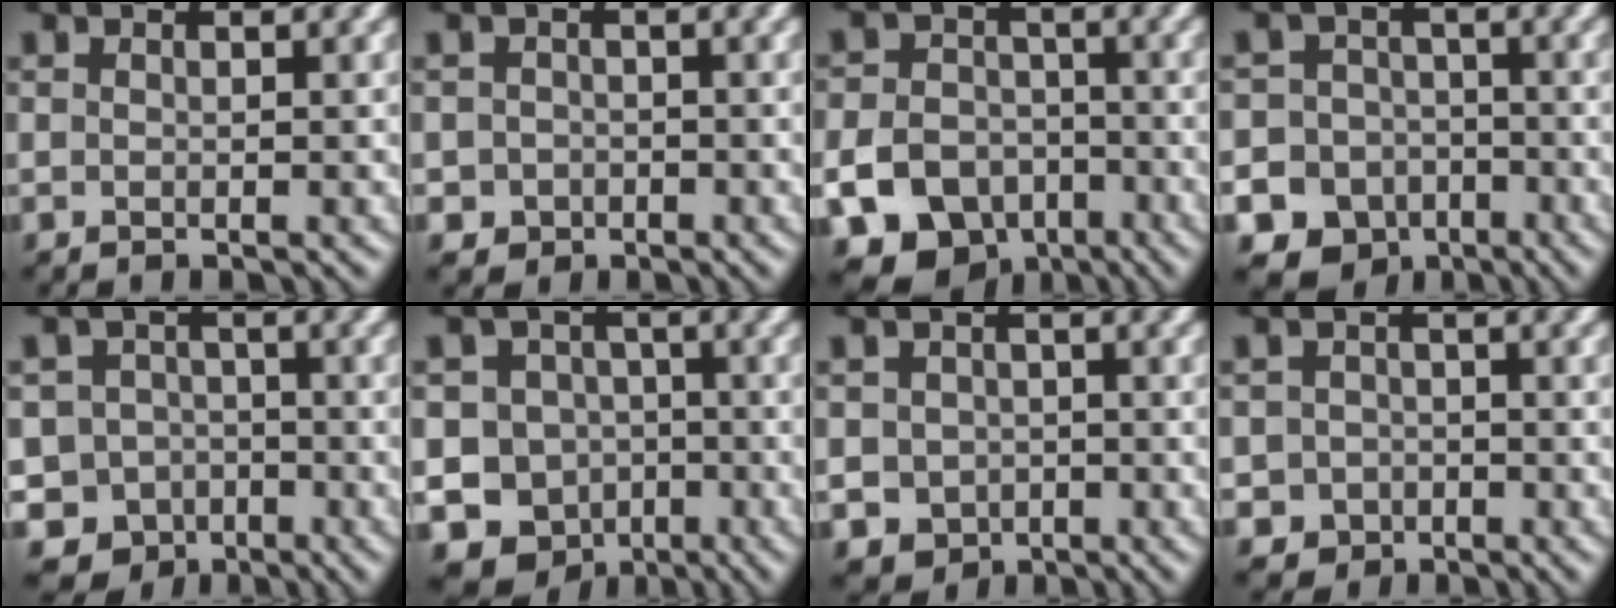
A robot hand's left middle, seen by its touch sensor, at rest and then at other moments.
{"total": 1.9, "force": [-1.0, 1.6, 0.0], "torque": [0.014, 0.001, -0.015]}
{"total": 12.6, "force": [-7.2, 9.4, 4.3], "torque": [-0.076, -0.051, -0.137]}
{"total": 12.7, "force": [-8.0, 9.7, 1.7], "torque": [-0.031, -0.050, -0.137]}
{"total": 8.4, "force": [-5.5, 6.2, 1.4], "torque": [-0.005, -0.012, -0.099]}
{"total": 11.2, "force": [-6.1, 8.9, 2.8], "torque": [-0.041, -0.024, -0.108]}
{"total": 3.5, "force": [-1.5, 3.0, 0.8], "torque": [-0.012, -0.006, -0.024]}
{"total": 2.8, "force": [-1.6, 2.3, 0.2], "torque": [0.015, 0.003, -0.026]}